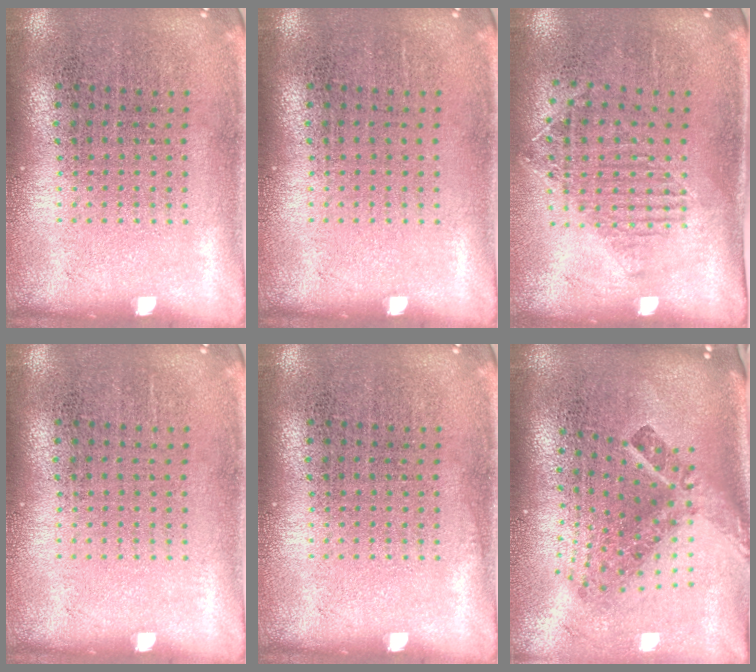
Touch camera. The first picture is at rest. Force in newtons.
{"total": 0.0}
{"total": 1.2, "press": 1.1, "slide": 0.6}
{"total": 0.0}
{"total": 0.0}
{"total": 2.9, "press": 1.7, "slide": 2.3}